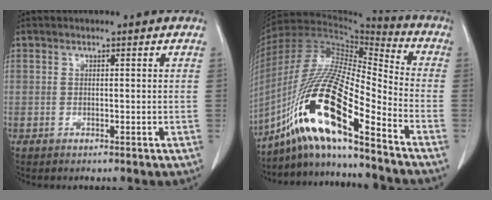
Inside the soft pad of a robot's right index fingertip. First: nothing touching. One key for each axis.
{"total": 18.6, "fx": -11.8, "fy": 1.7, "fz": 14.3, "tx": -0.289, "ty": -0.012, "tz": -0.218}